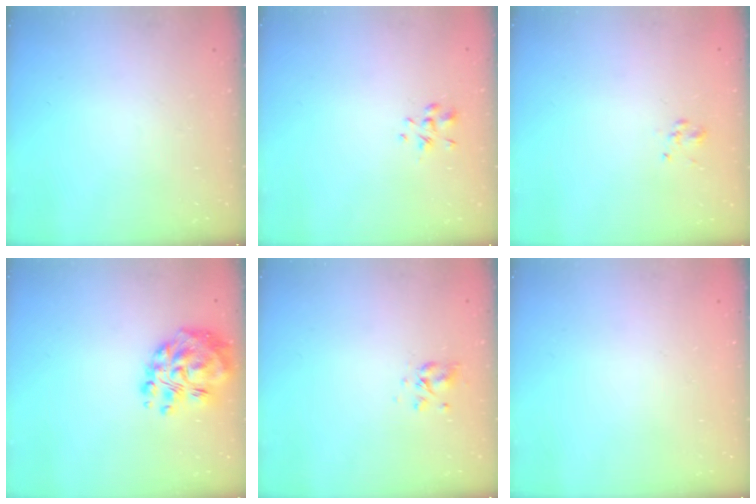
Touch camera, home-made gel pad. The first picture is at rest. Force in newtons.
{"total": 1.3, "press": 1.1, "slide": 0.5}
{"total": 1.0, "press": 0.8, "slide": 0.6}
{"total": 13.8, "press": 13.1, "slide": 4.4}
{"total": 3.8, "press": 3.5, "slide": 1.4}
{"total": 1.8, "press": 1.8, "slide": 0.2}